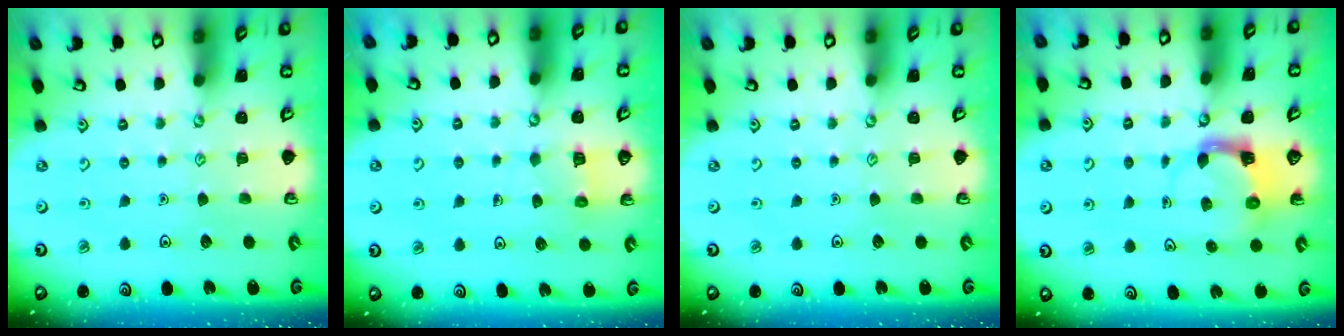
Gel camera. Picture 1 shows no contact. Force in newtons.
{"total": 5.1, "press": 5.1, "slide": 0.5}
{"total": 0.0}
{"total": 3.4, "press": 3.4, "slide": 0.5}